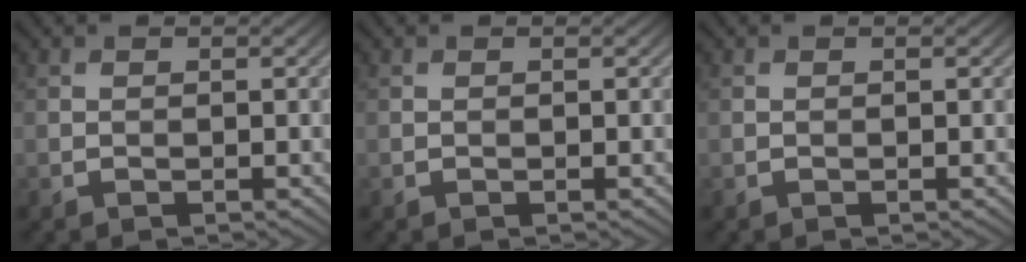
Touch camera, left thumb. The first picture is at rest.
{"total": 0.0}
{"total": 0.0}